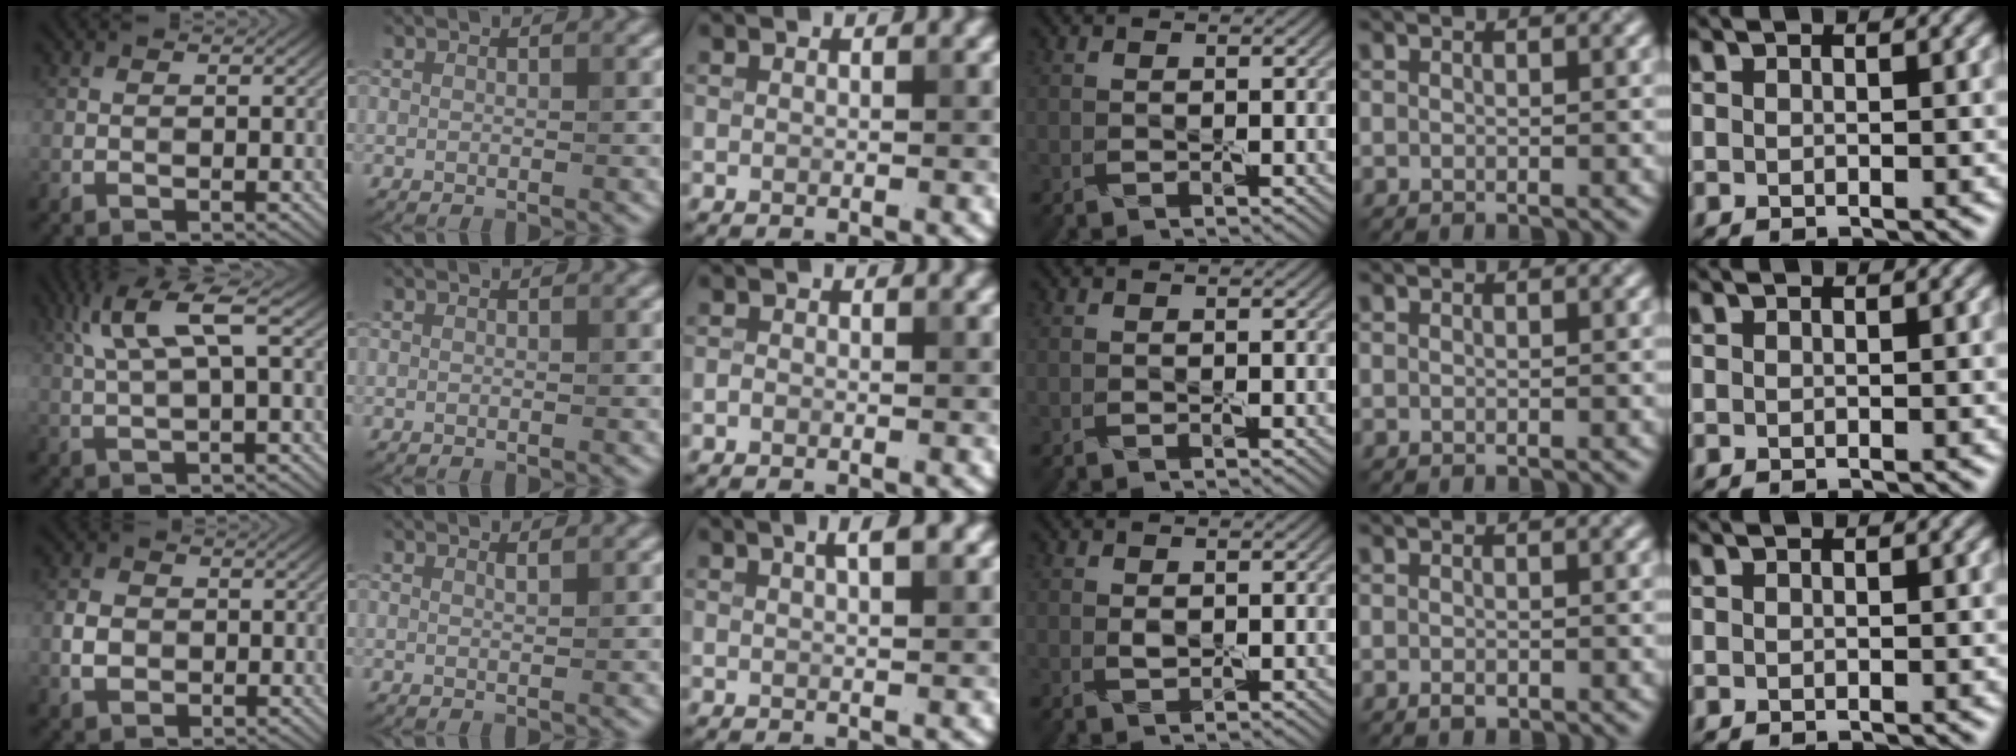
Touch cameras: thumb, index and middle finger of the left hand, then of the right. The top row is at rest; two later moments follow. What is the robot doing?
{"motion": "peel", "object": "small bumper sticker"}